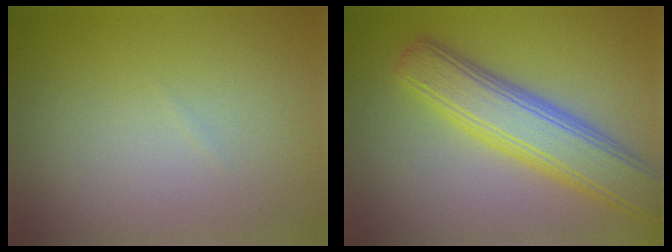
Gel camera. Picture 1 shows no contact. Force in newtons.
{"total": 6.7, "press": 6.7, "slide": 0.3}